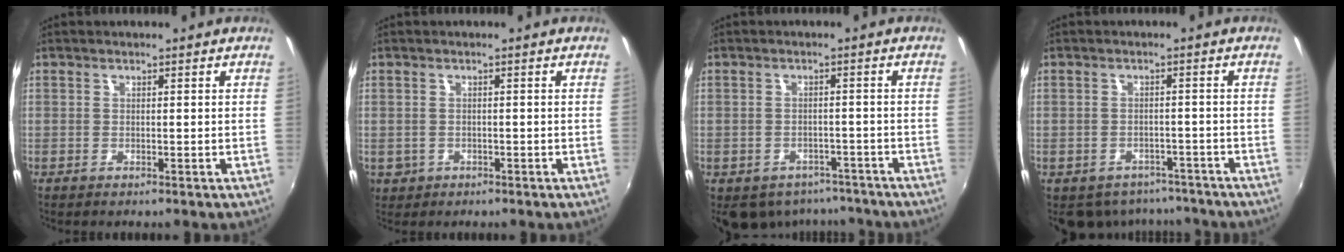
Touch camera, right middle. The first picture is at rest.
{"total": 3.7, "force": [-0.8, 3.3, 1.4], "torque": [-0.035, -0.004, -0.007]}
{"total": 10.6, "force": [-7.5, 6.5, 3.7], "torque": [-0.084, -0.002, -0.090]}
{"total": 8.8, "force": [-6.8, 5.1, 2.4], "torque": [-0.057, 0.000, -0.082]}